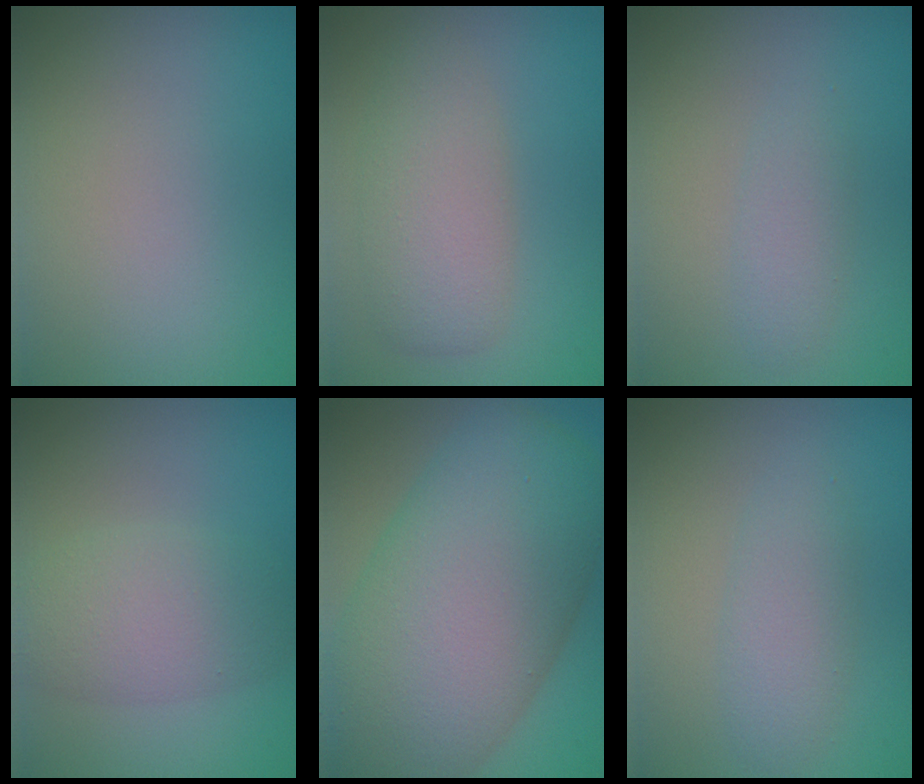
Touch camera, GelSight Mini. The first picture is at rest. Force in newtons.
{"total": 4.4, "press": 4.4, "slide": 0.4}
{"total": 1.7, "press": 1.7, "slide": 0.0}
{"total": 4.4, "press": 4.4, "slide": 0.1}
{"total": 14.5, "press": 14.5, "slide": 0.7}
{"total": 2.6, "press": 2.6, "slide": 0.2}